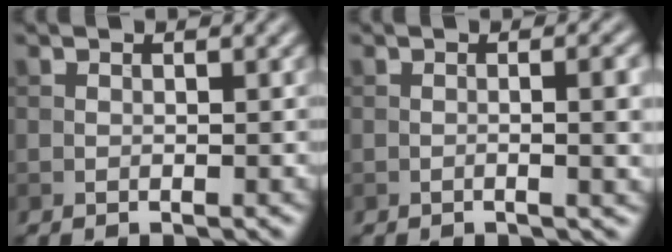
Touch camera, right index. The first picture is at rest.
{"total": 3.7, "force": [-0.4, 1.1, 3.5], "torque": [-0.045, 0.001, -0.007]}